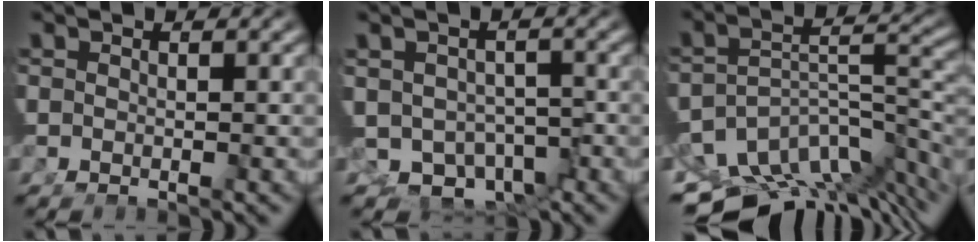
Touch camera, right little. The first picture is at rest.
{"total": 10.2, "force": [-3.6, 8.7, 4.0], "torque": [-0.085, -0.050, -0.048]}
{"total": 14.3, "force": [-8.1, 7.7, 8.9], "torque": [-0.120, -0.055, -0.108]}